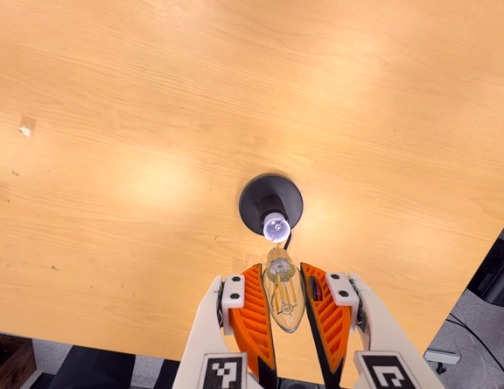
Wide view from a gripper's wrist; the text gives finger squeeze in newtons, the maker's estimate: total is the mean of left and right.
{"total": 14.9, "left": 16.7, "right": 13.1}